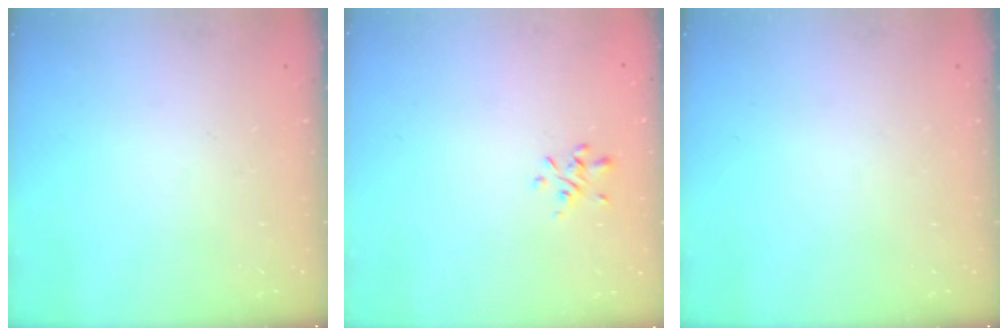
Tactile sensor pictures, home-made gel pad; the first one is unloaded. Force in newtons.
{"total": 1.0, "press": 0.8, "slide": 0.5}
{"total": 0.0}